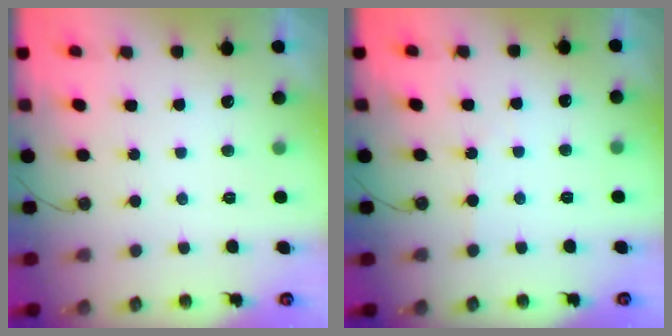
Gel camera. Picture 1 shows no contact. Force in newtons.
{"total": 1.0, "press": 1.0, "slide": 0.2}